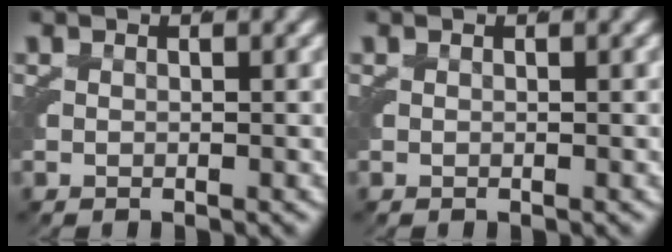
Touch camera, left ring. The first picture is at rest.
{"total": 0.0}